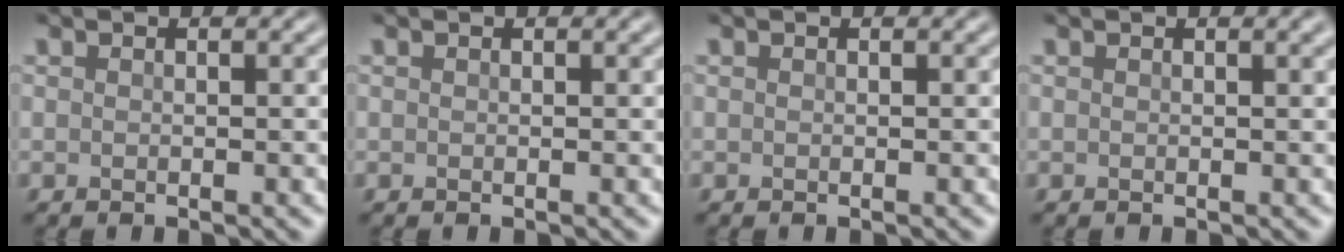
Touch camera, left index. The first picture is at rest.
{"total": 0.0}
{"total": 0.0}
{"total": 1.1, "force": [0.6, 0.3, 0.9], "torque": [-0.006, 0.005, 0.008]}